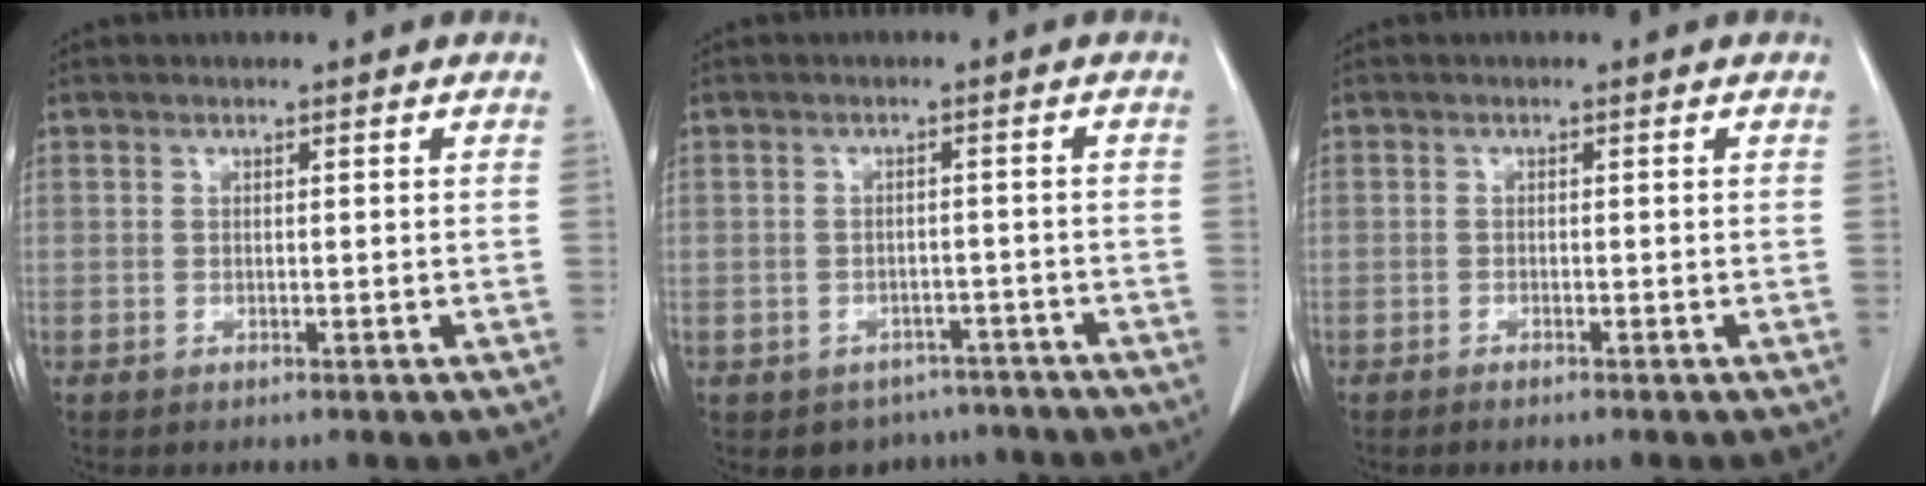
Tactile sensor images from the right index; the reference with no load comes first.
{"total": 5.8, "force": [-4.3, 3.8, 0.0], "torque": [0.020, 0.021, -0.055]}
{"total": 0.7, "force": [-0.6, 0.1, 0.3], "torque": [-0.009, 0.000, -0.011]}